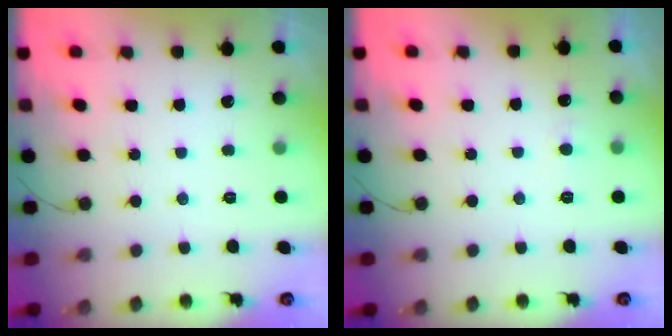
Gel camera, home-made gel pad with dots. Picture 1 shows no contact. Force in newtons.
{"total": 3.9, "press": 3.9, "slide": 0.5}